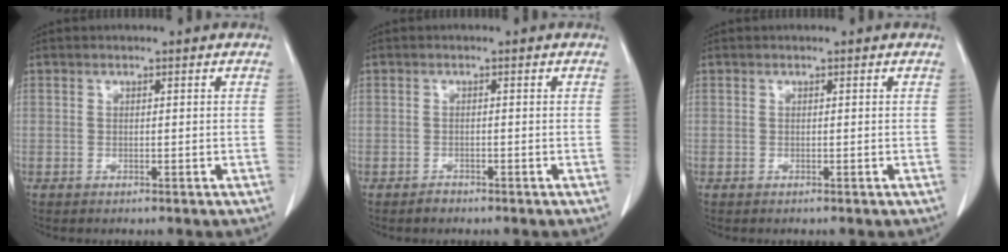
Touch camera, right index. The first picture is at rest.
{"total": 1.1, "force": [-0.9, 0.6, 0.0], "torque": [0.001, 0.002, -0.016]}
{"total": 0.0}